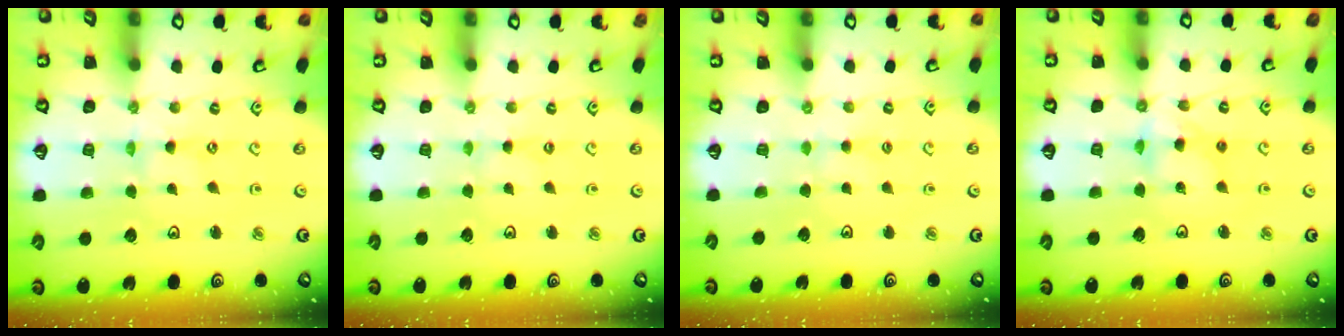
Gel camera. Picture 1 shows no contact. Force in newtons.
{"total": 1.9, "press": 1.9, "slide": 0.4}
{"total": 2.0, "press": 1.9, "slide": 0.4}
{"total": 6.7, "press": 6.7, "slide": 0.6}